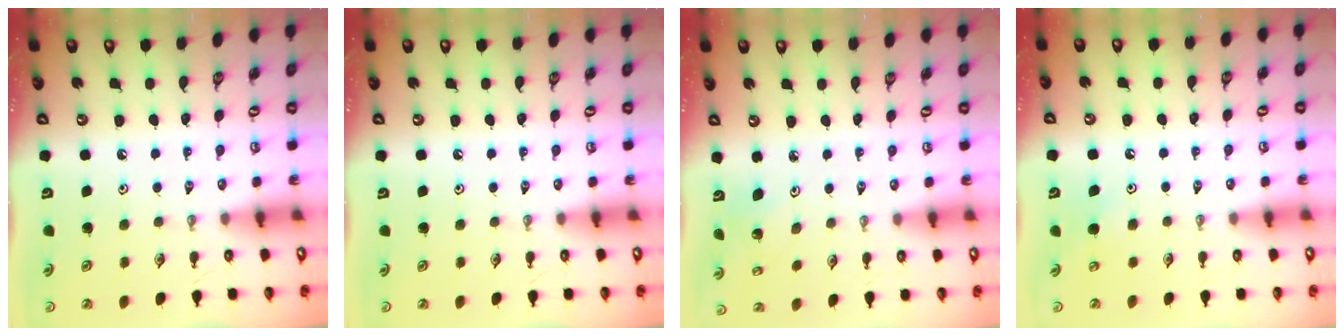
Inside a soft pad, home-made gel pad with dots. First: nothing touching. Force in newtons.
{"total": 0.0}
{"total": 3.9, "press": 3.8, "slide": 0.8}
{"total": 5.5, "press": 5.5, "slide": 0.5}